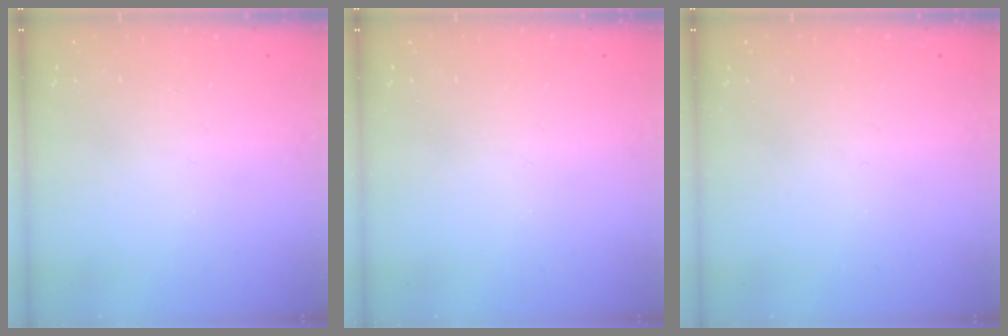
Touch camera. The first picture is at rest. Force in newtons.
{"total": 0.0}
{"total": 0.0}